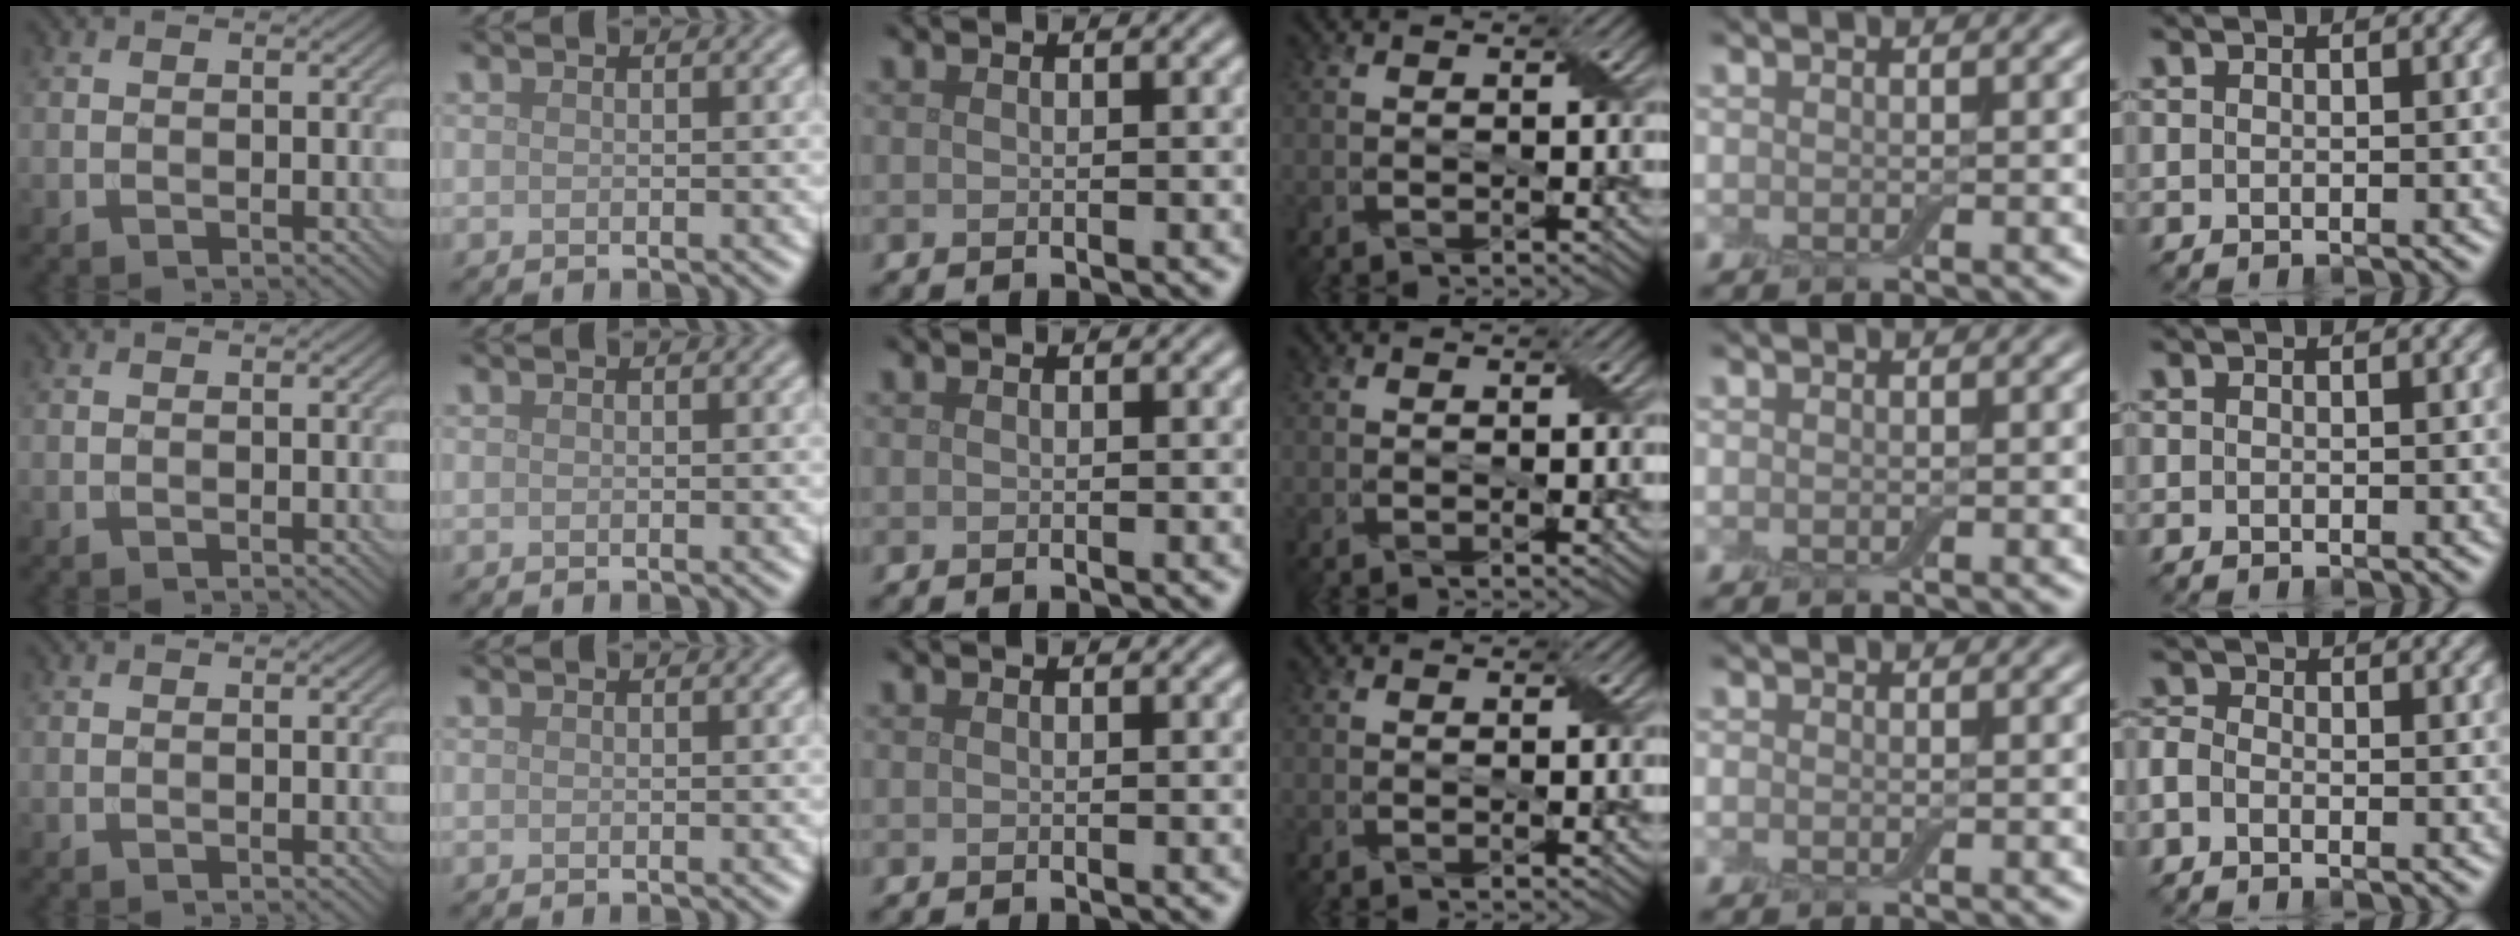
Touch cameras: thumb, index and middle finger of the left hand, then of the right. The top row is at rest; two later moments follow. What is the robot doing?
{"motion": "fold", "object": "cloth"}